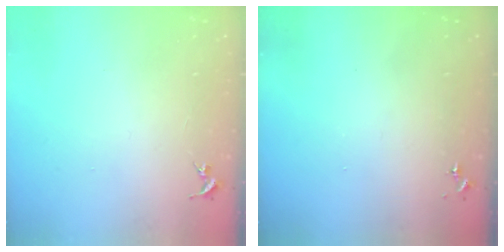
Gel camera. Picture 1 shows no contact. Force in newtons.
{"total": 0.0}